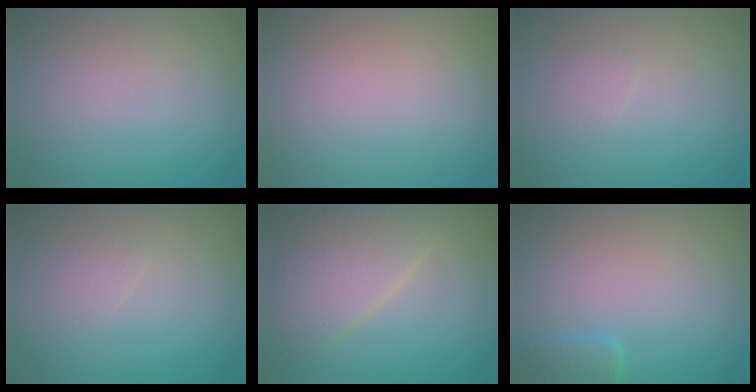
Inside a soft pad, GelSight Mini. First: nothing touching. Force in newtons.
{"total": 0.0}
{"total": 0.7, "press": 0.7, "slide": 0.0}
{"total": 0.8, "press": 0.8, "slide": 0.1}
{"total": 4.4, "press": 4.4, "slide": 0.4}
{"total": 1.6, "press": 1.6, "slide": 0.1}